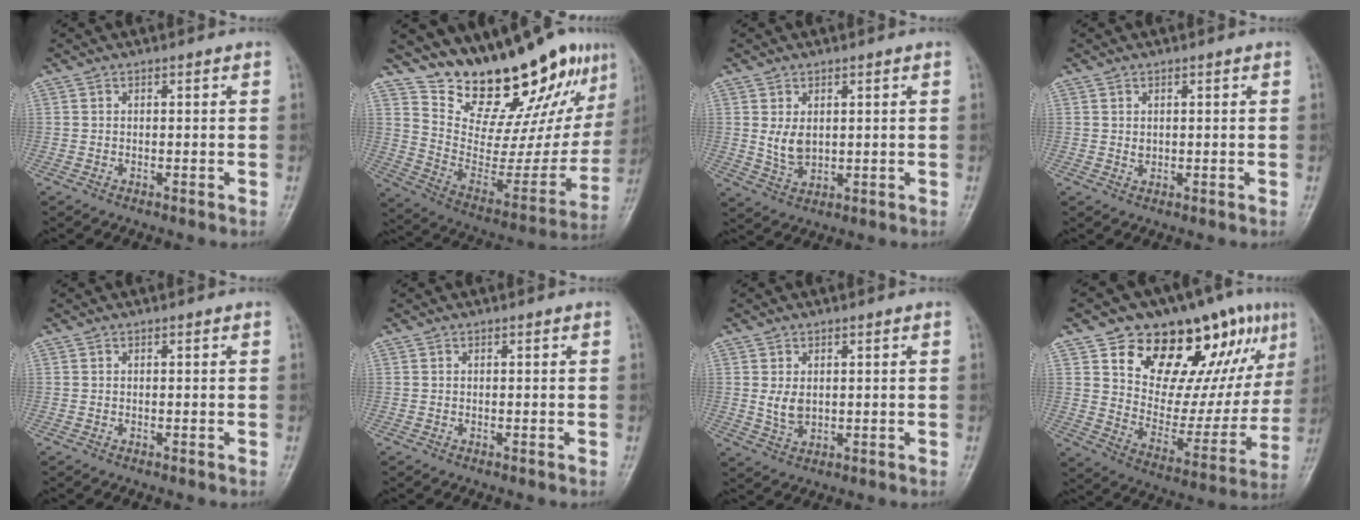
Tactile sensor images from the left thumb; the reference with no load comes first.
{"total": 23.1, "force": [18.4, 7.0, 12.1], "torque": [-0.137, -0.118, 0.292]}
{"total": 4.5, "force": [1.0, 3.1, 3.2], "torque": [-0.046, -0.014, 0.029]}
{"total": 1.0, "force": [0.3, 0.9, 0.5], "torque": [-0.005, -0.003, 0.008]}
{"total": 0.0}
{"total": 0.0}
{"total": 3.7, "force": [0.6, 2.6, 2.5], "torque": [-0.037, -0.011, 0.021]}
{"total": 26.4, "force": [13.4, 12.8, 18.8], "torque": [-0.224, -0.027, 0.217]}